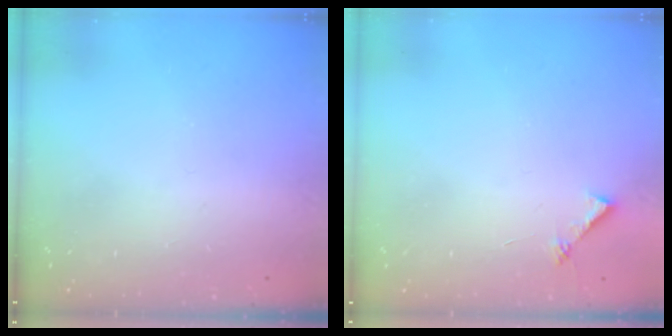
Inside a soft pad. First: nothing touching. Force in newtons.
{"total": 5.6, "press": 5.5, "slide": 0.6}